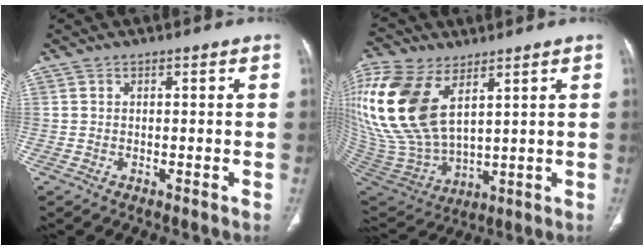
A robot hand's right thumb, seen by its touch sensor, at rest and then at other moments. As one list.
[{"total": 21.6, "force": [8.2, 12.1, 15.9], "torque": [-0.352, -0.035, 0.172]}]